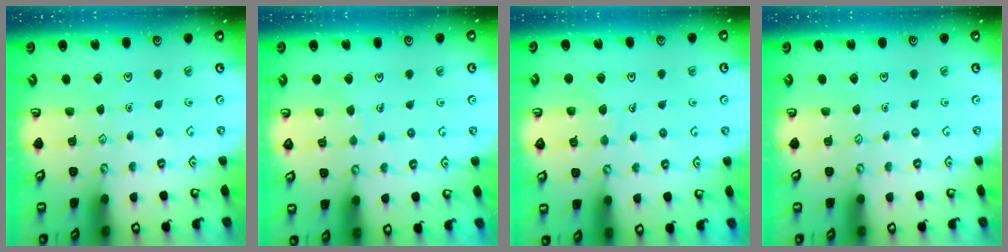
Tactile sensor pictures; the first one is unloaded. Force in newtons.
{"total": 2.2, "press": 2.2, "slide": 0.1}
{"total": 5.6, "press": 5.5, "slide": 0.5}
{"total": 0.0}